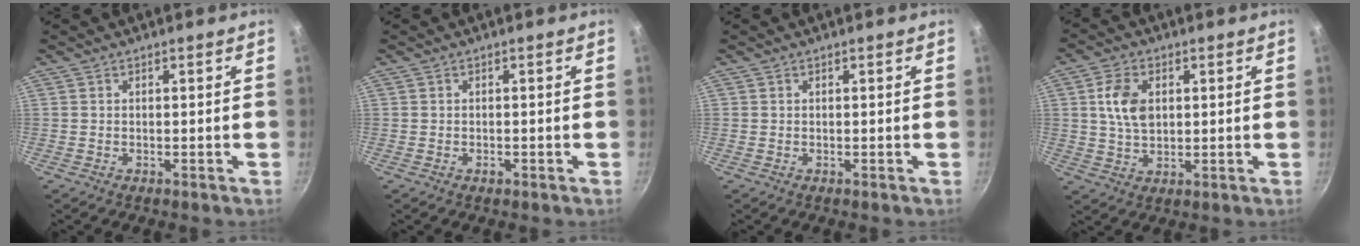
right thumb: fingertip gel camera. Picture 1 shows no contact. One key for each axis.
{"total": 0.8, "fx": -0.5, "fy": 0.5, "fz": 0.5, "tx": -0.010, "ty": 0.003, "tz": -0.007}
{"total": 0.0}
{"total": 7.6, "fx": 1.6, "fy": 5.1, "fz": 5.5, "tx": -0.092, "ty": 0.000, "tz": 0.030}